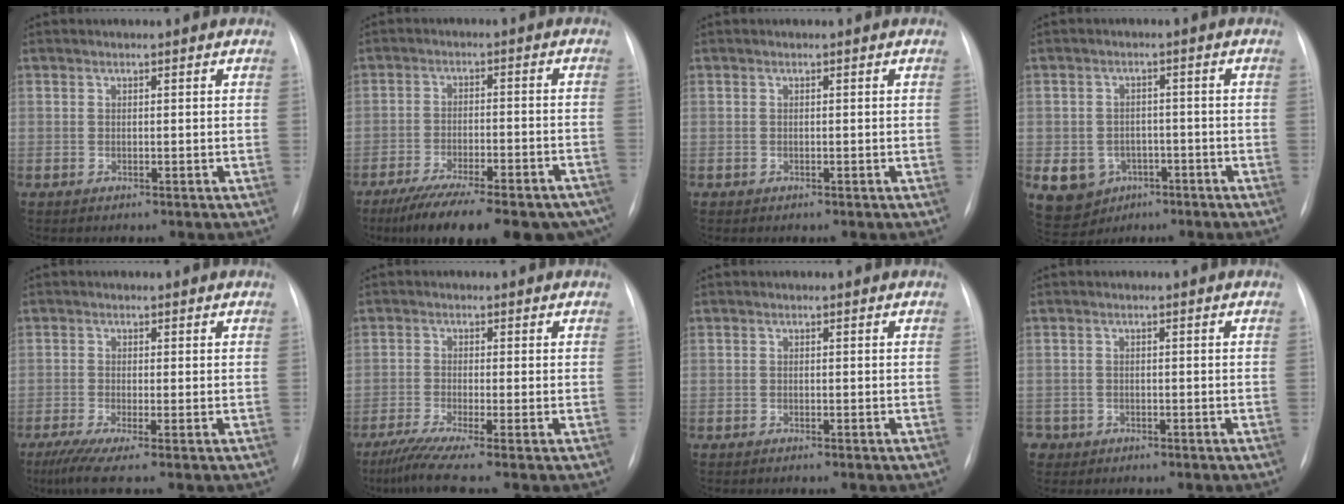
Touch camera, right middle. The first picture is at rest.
{"total": 22.9, "force": [-17.7, 5.8, 13.3], "torque": [-0.154, -0.011, -0.239]}
{"total": 0.0}
{"total": 8.8, "force": [-3.8, 7.5, 2.7], "torque": [-0.061, 0.007, -0.044]}
{"total": 4.5, "force": [-3.0, -0.1, 3.4], "torque": [-0.065, -0.016, -0.059]}
{"total": 5.5, "force": [-4.1, -1.0, 3.6], "torque": [-0.068, -0.022, -0.078]}
{"total": 0.6, "force": [-0.5, 0.0, 0.3], "torque": [-0.006, -0.001, -0.008]}
{"total": 2.6, "force": [-1.6, 2.0, -0.1], "torque": [0.000, 0.007, -0.029]}